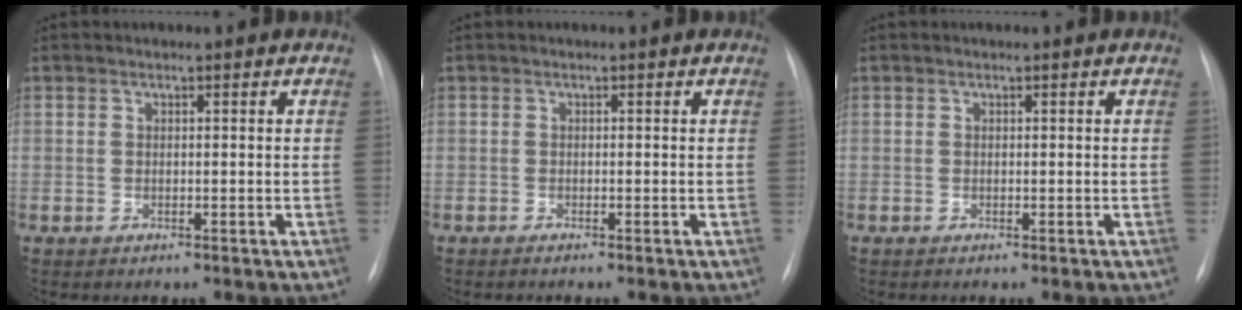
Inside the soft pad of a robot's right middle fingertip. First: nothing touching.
{"total": 0.9, "force": [-0.7, -0.2, 0.5], "torque": [-0.004, -0.001, -0.009]}
{"total": 0.0}